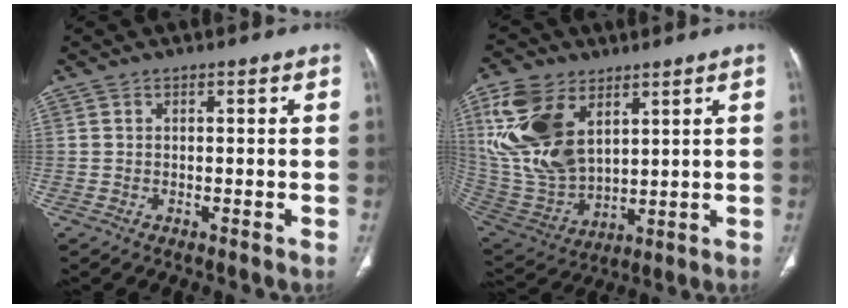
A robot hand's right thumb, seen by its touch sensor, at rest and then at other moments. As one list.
[{"total": 18.9, "force": [7.2, 11.4, 13.2], "torque": [-0.258, -0.028, 0.155]}]